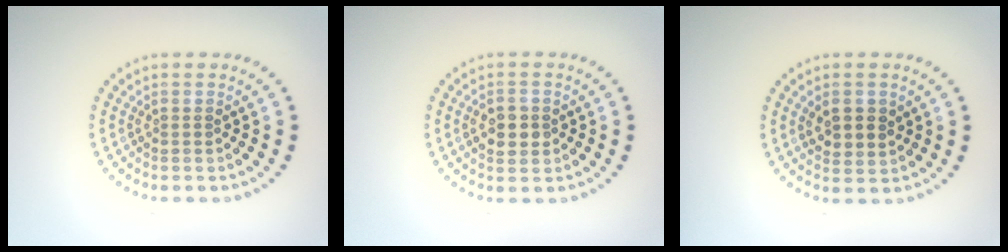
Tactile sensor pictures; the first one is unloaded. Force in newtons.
{"total": 2.9, "press": 2.9, "slide": 0.1}
{"total": 2.8, "press": 2.6, "slide": 0.8}